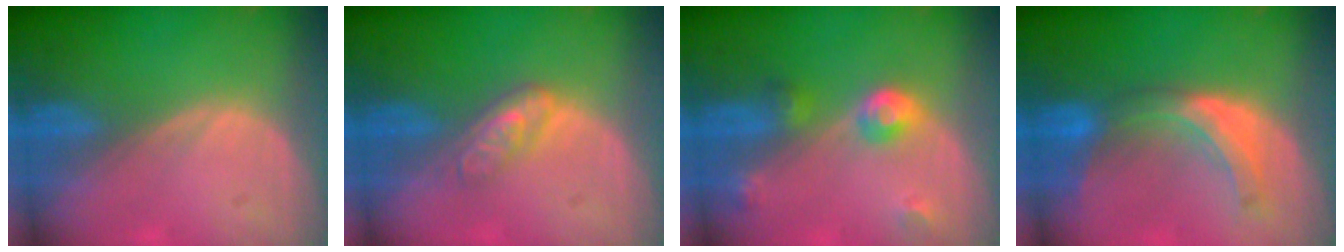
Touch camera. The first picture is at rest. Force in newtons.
{"total": 4.6, "press": 4.0, "slide": 2.2}
{"total": 4.9, "press": 4.4, "slide": 2.1}
{"total": 7.1, "press": 6.7, "slide": 2.5}